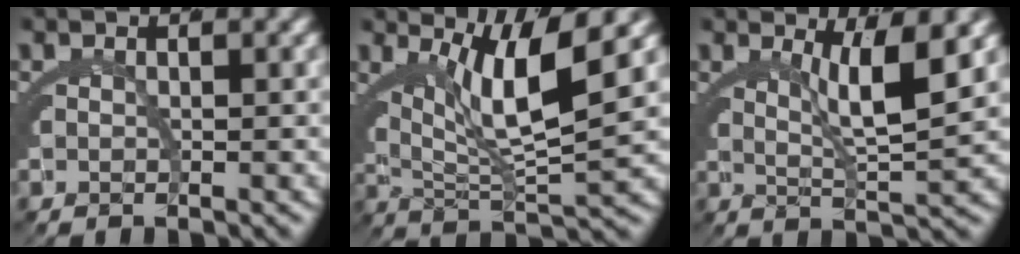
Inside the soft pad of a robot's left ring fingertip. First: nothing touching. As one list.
[{"total": 7.8, "force": [2.8, 2.7, 6.8], "torque": [-0.121, -0.002, 0.050]}, {"total": 4.4, "force": [2.2, -0.1, 3.9], "torque": [-0.064, -0.010, 0.045]}]